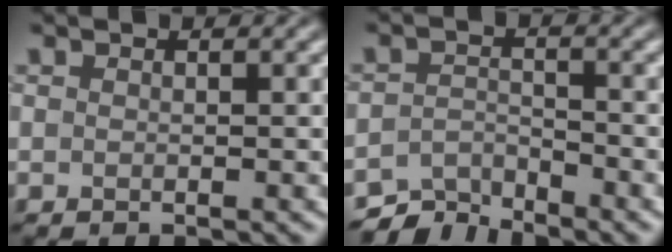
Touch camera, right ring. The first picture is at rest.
{"total": 3.7, "force": [-3.5, 0.8, 0.4], "torque": [-0.004, 0.004, -0.071]}